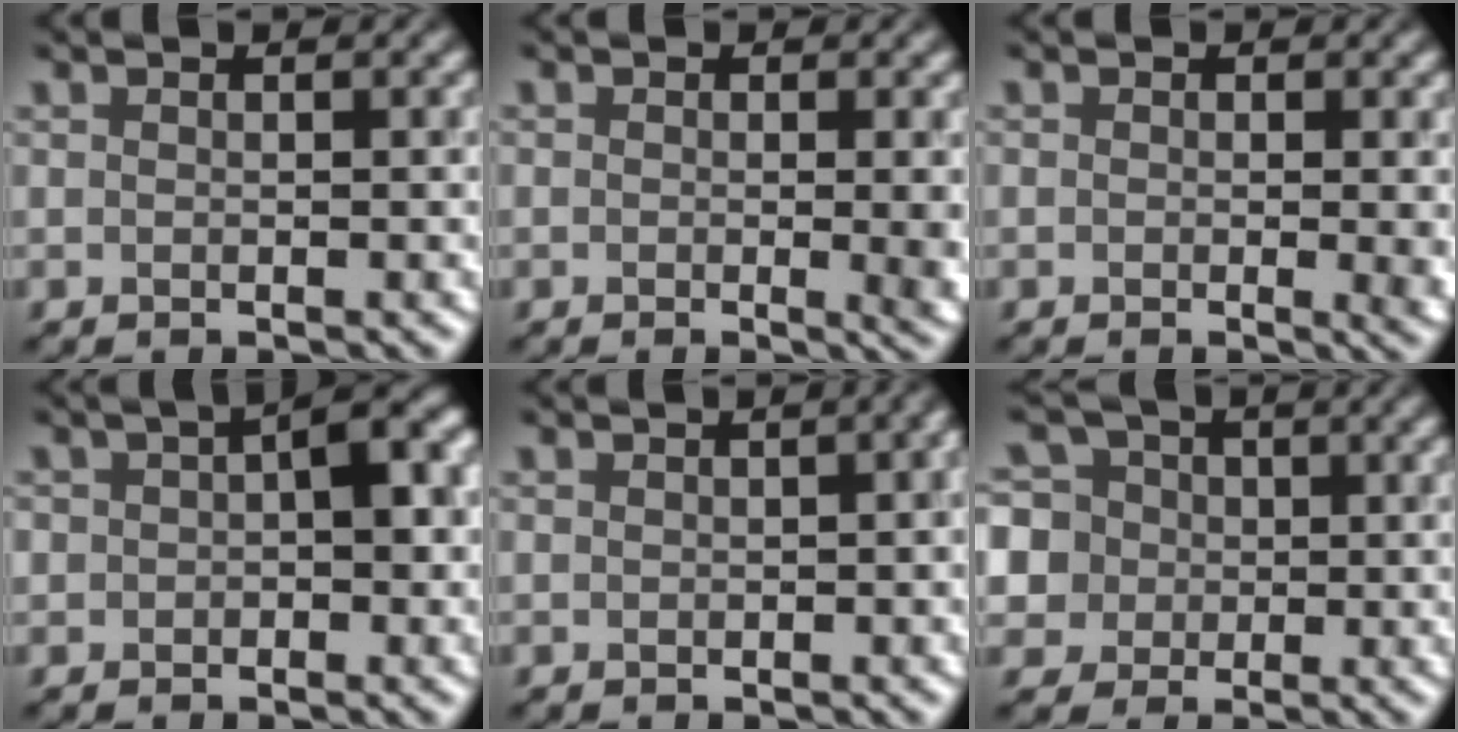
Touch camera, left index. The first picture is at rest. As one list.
[{"total": 3.8, "force": [-0.3, 1.5, 3.4], "torque": [-0.030, -0.008, -0.003]}, {"total": 2.3, "force": [-0.2, 0.8, 2.2], "torque": [-0.024, -0.007, -0.003]}, {"total": 4.9, "force": [0.3, 3.1, 3.8], "torque": [-0.045, 0.011, -0.006]}, {"total": 2.7, "force": [0.2, 1.5, 2.2], "torque": [-0.011, 0.004, 0.008]}, {"total": 8.8, "force": [1.6, 8.0, 3.3], "torque": [-0.080, 0.041, 0.001]}]